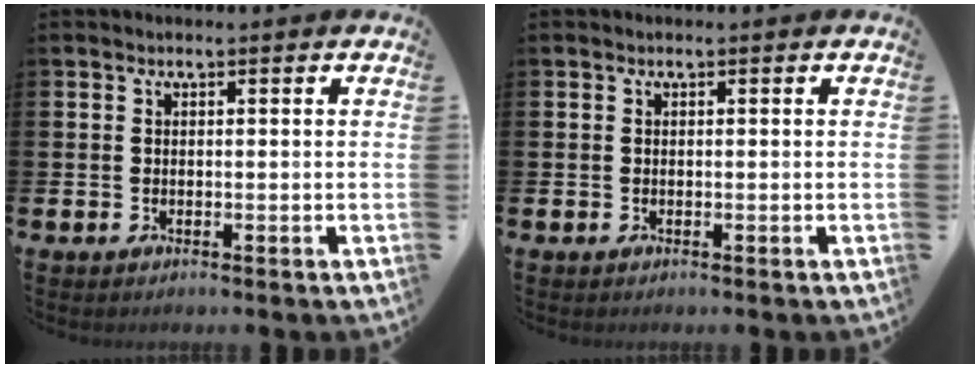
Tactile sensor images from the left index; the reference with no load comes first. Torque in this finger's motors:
{"motor_torque": [0.00, 0.00, 0.00, 0.01]}